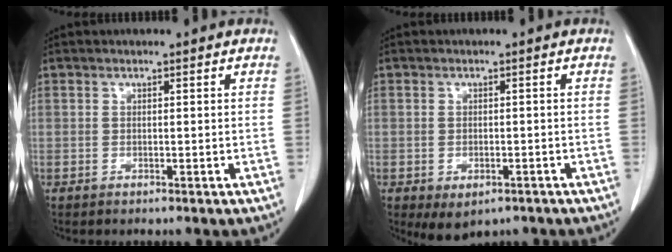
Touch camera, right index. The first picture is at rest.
{"total": 3.7, "force": [-2.1, 2.2, 2.2], "torque": [-0.031, -0.005, -0.017]}